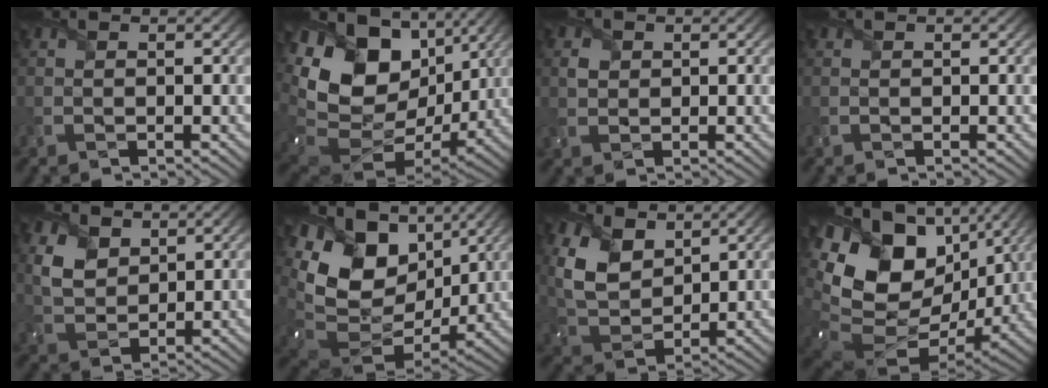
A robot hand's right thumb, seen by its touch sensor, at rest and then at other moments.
{"total": 18.1, "force": [4.5, 12.7, 12.2], "torque": [-0.271, -0.021, 0.103]}
{"total": 2.0, "force": [0.6, 1.7, 0.9], "torque": [-0.024, -0.003, 0.011]}
{"total": 0.0}
{"total": 6.0, "force": [2.6, 4.1, 3.5], "torque": [-0.101, -0.005, 0.053]}
{"total": 16.9, "force": [4.8, 12.1, 10.9], "torque": [-0.242, -0.015, 0.113]}
{"total": 9.2, "force": [4.1, 5.9, 5.7], "torque": [-0.155, -0.002, 0.077]}
{"total": 20.3, "force": [4.2, 13.9, 14.1], "torque": [-0.285, -0.037, 0.125]}